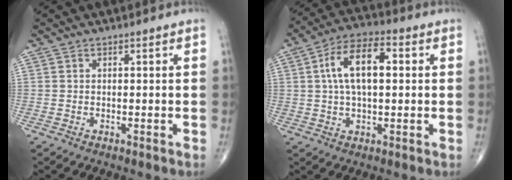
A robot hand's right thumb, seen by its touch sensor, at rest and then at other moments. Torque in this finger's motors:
{"motor_torque": [0.39, 2.79, 1.15, -0.05, 0.12]}